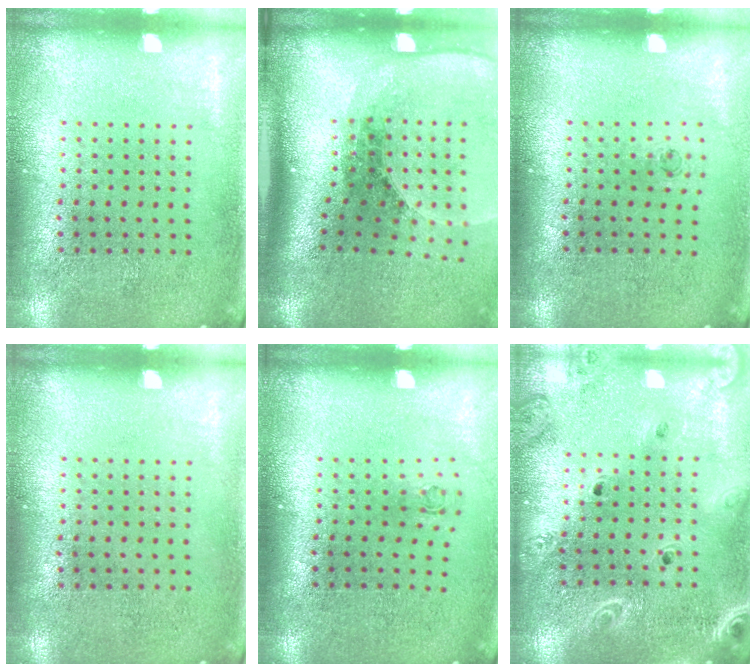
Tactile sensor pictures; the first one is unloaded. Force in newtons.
{"total": 2.7, "press": 1.9, "slide": 1.9}
{"total": 0.6, "press": 0.3, "slide": 0.5}
{"total": 0.0}
{"total": 0.7, "press": 0.3, "slide": 0.6}
{"total": 2.0, "press": 1.8, "slide": 0.9}